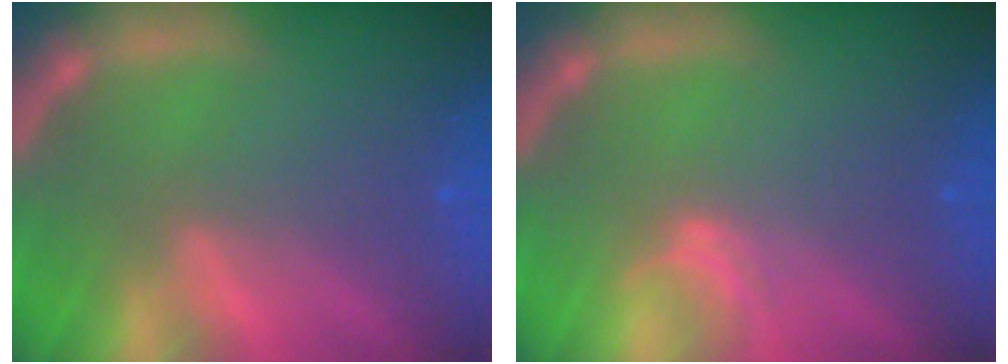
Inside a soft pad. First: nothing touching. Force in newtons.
{"total": 1.0}